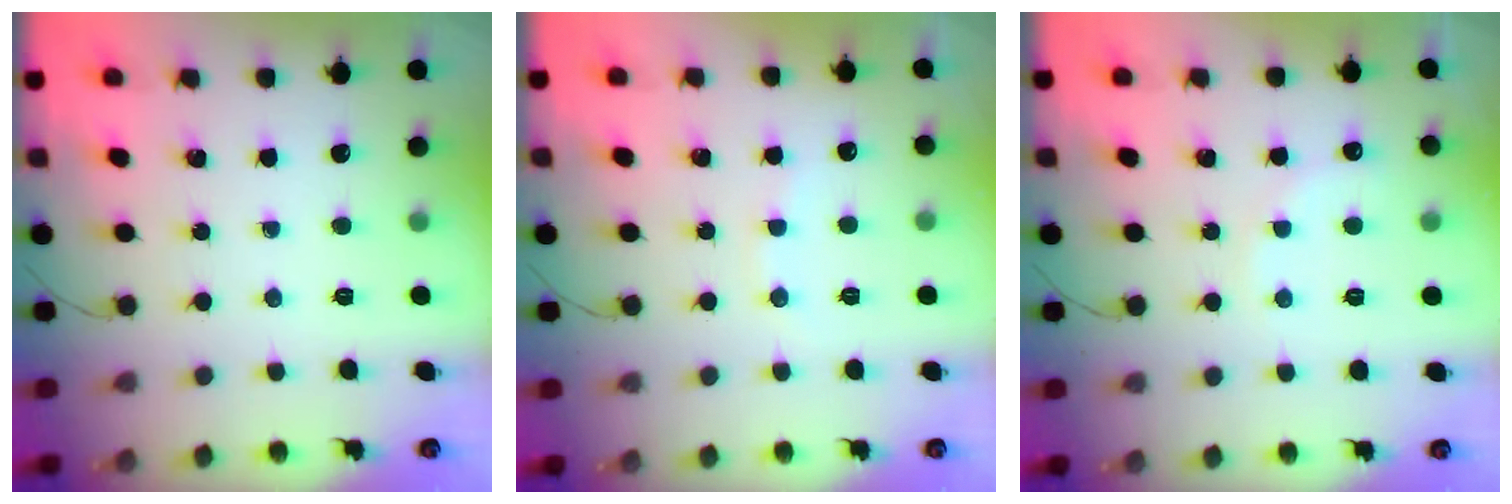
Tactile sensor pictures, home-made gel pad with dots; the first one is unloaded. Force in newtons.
{"total": 6.5, "press": 6.4, "slide": 1.4}
{"total": 6.3, "press": 6.2, "slide": 1.2}